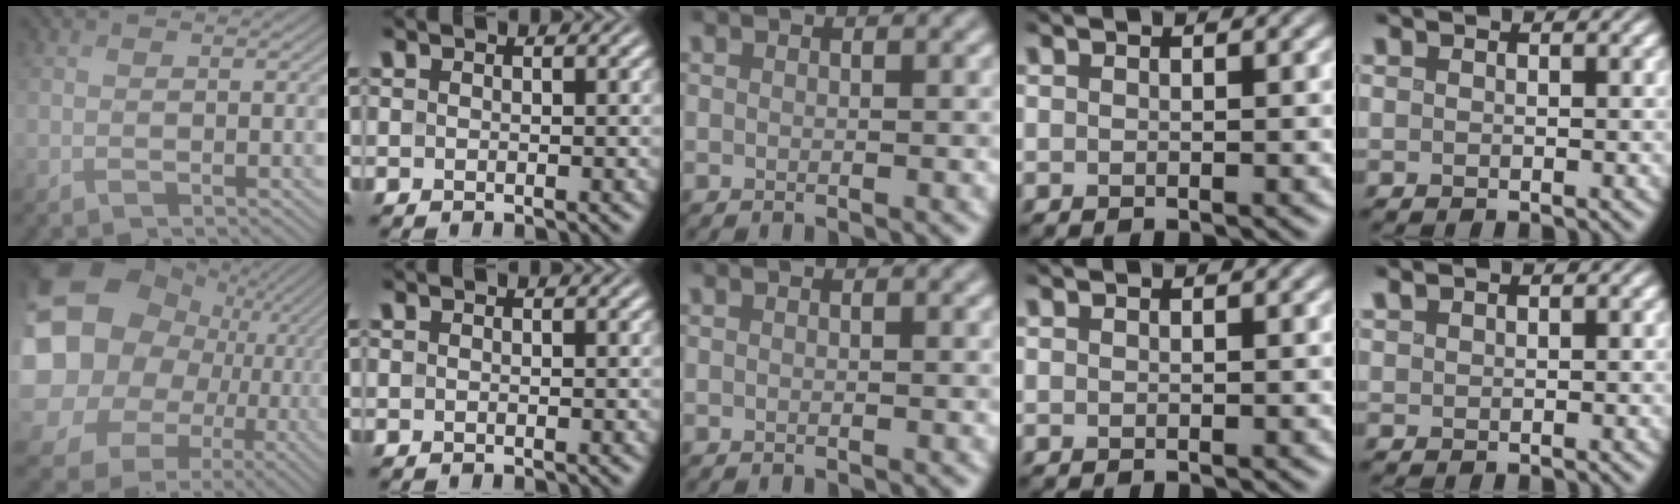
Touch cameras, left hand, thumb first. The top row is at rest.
{"thumb": {"total": 22.3, "force": [2.5, 19.1, 11.3], "torque": [-0.274, -0.004, 0.040]}, "little": {"total": 0.8, "force": [0.8, 0.1, 0.3], "torque": [-0.006, 0.003, 0.017]}}